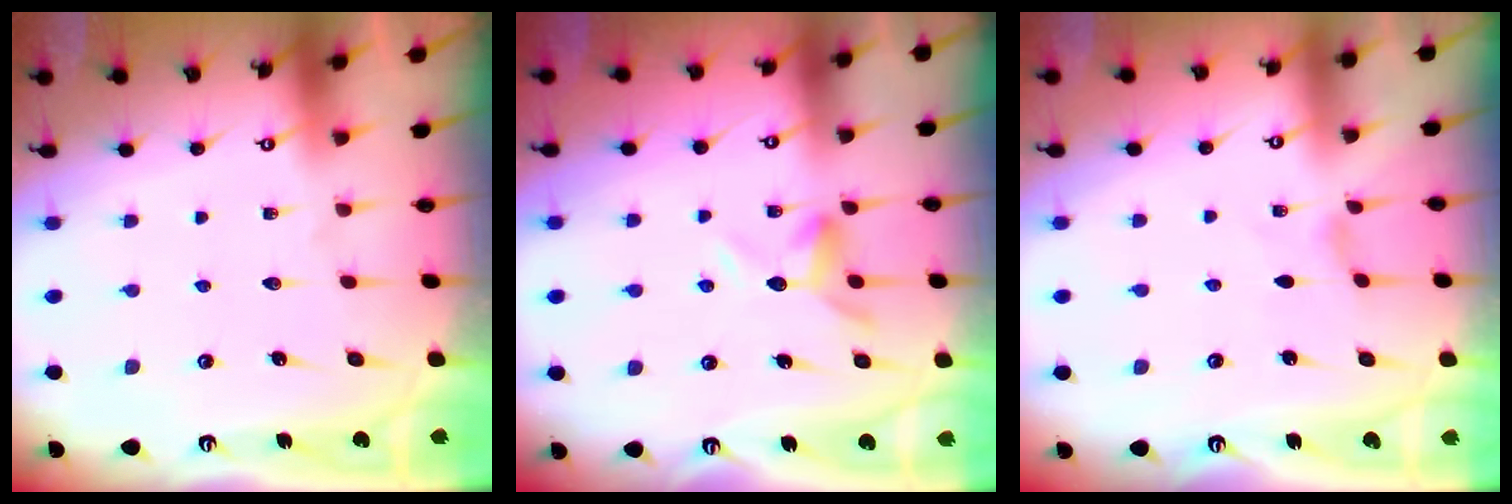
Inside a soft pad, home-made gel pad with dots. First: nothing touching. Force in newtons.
{"total": 6.9, "press": 6.9, "slide": 0.9}
{"total": 0.0}